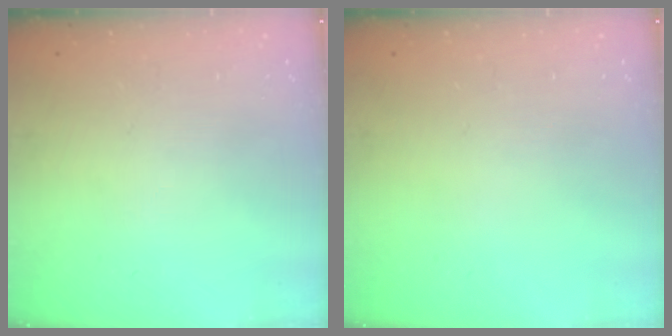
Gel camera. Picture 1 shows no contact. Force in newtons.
{"total": 0.0}